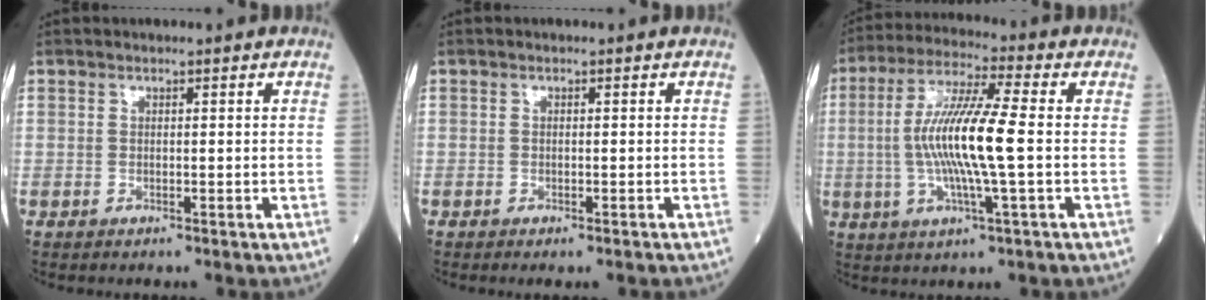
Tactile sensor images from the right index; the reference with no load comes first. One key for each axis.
{"total": 1.4, "fx": -1.2, "fy": 0.2, "fz": 0.7, "tx": -0.005, "ty": -0.003, "tz": -0.017}
{"total": 12.4, "fx": -0.6, "fy": 0.4, "fz": 12.4, "tx": -0.245, "ty": 0.003, "tz": -0.018}